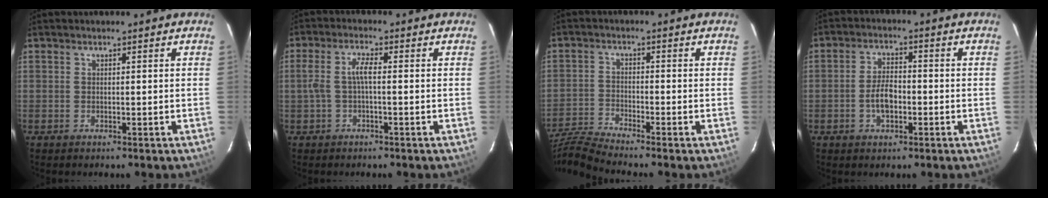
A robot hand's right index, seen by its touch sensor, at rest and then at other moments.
{"total": 3.7, "force": [-0.6, 0.6, 3.6], "torque": [-0.079, 0.008, -0.008]}
{"total": 7.0, "force": [-6.6, -1.0, 2.1], "torque": [-0.068, -0.008, -0.136]}
{"total": 5.2, "force": [-1.7, 2.8, 4.1], "torque": [-0.084, 0.005, -0.026]}